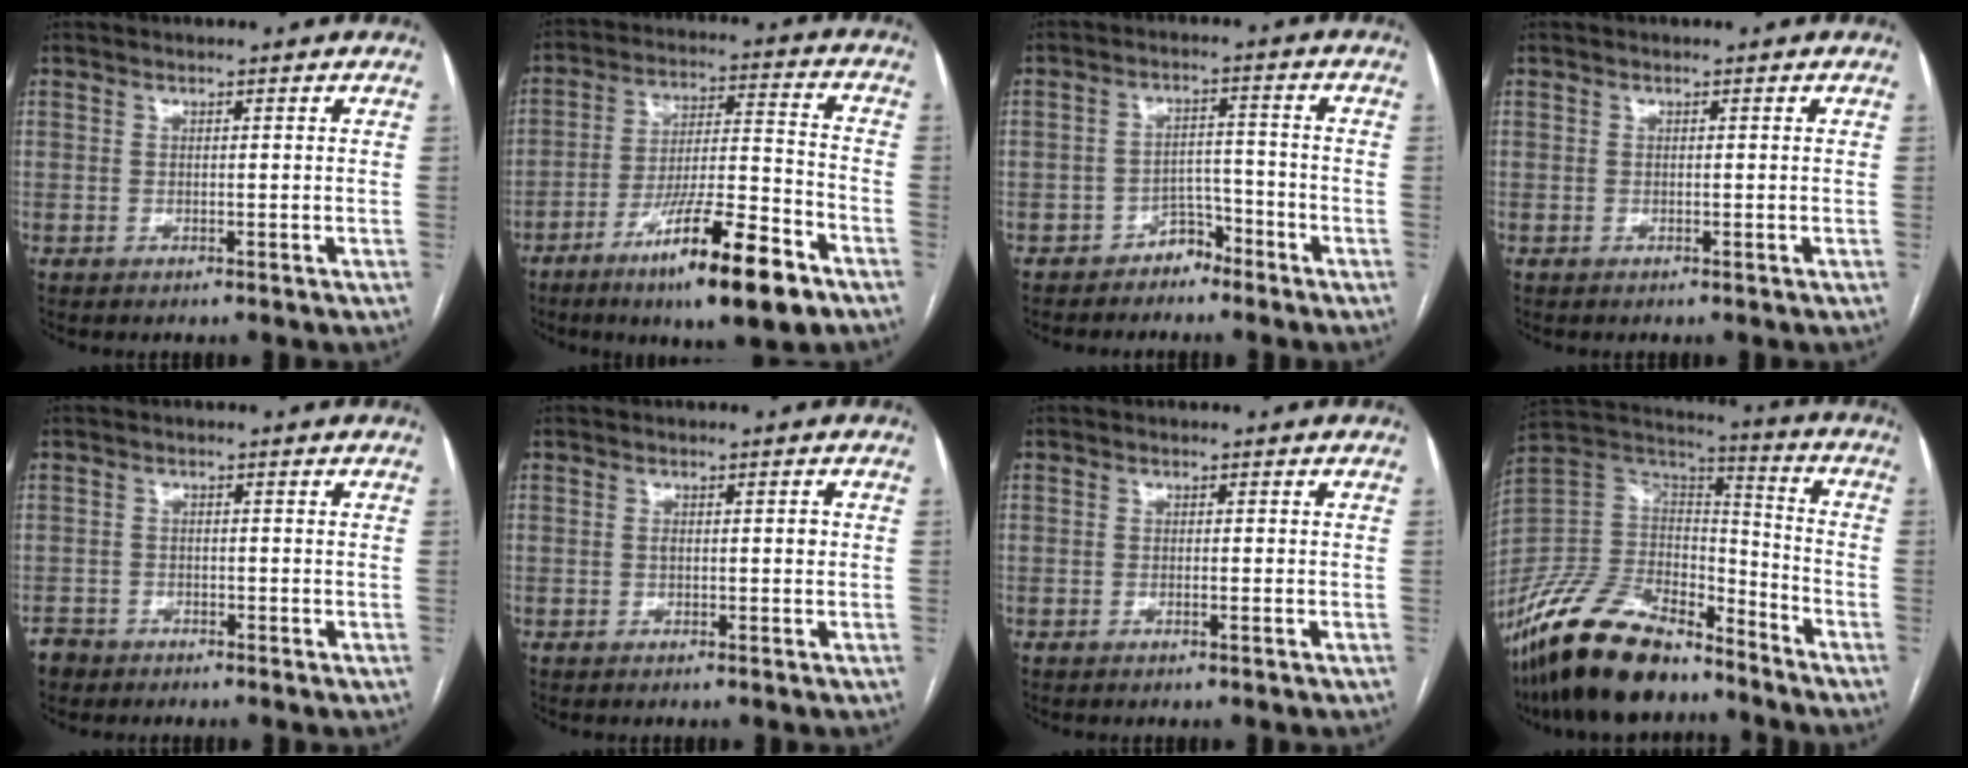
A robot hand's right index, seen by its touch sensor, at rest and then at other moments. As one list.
[{"total": 16.9, "force": [-9.9, 1.9, 13.5], "torque": [-0.222, -0.016, -0.164]}, {"total": 3.8, "force": [-3.0, 2.2, 0.9], "torque": [-0.007, 0.012, -0.049]}, {"total": 0.0}, {"total": 2.5, "force": [-1.9, 1.6, -0.3], "torque": [0.002, 0.005, -0.039]}, {"total": 1.6, "force": [0.0, 0.6, 1.5], "torque": [-0.026, 0.003, 0.002]}, {"total": 0.8, "force": [-0.3, -0.1, 0.7], "torque": [-0.013, 0.000, -0.005]}, {"total": 20.8, "force": [-16.5, 7.7, 10.1], "torque": [-0.215, 0.010, -0.307]}]